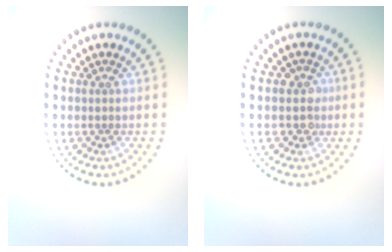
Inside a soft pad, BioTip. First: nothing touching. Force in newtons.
{"total": 1.8, "press": 1.5, "slide": 1.0}